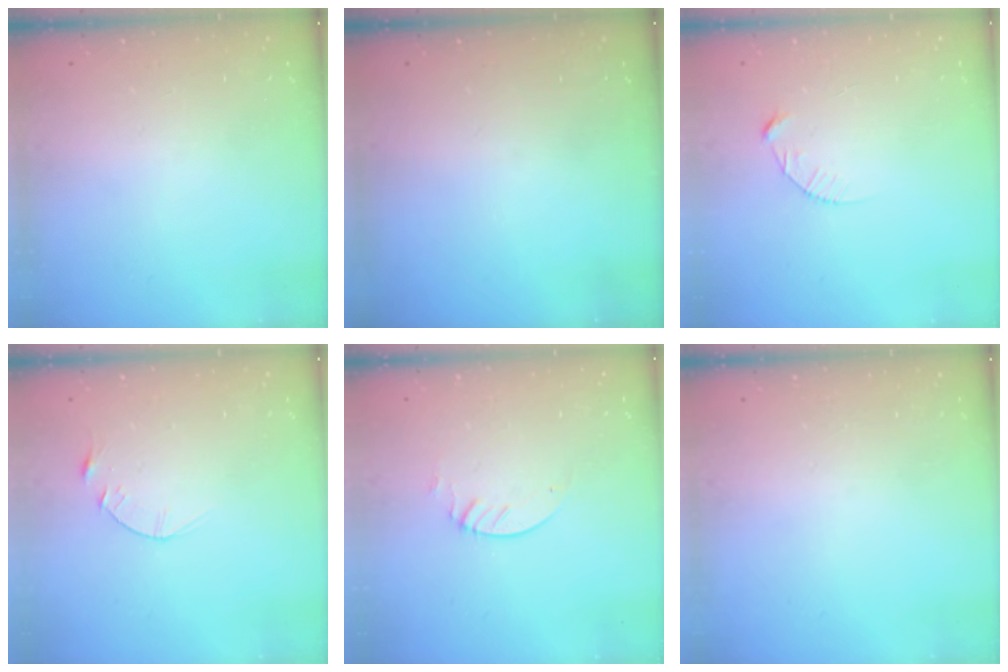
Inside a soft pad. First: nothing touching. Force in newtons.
{"total": 0.0}
{"total": 3.7, "press": 3.7, "slide": 0.4}
{"total": 3.1, "press": 3.1, "slide": 0.4}
{"total": 2.3, "press": 2.3, "slide": 0.2}
{"total": 0.0}